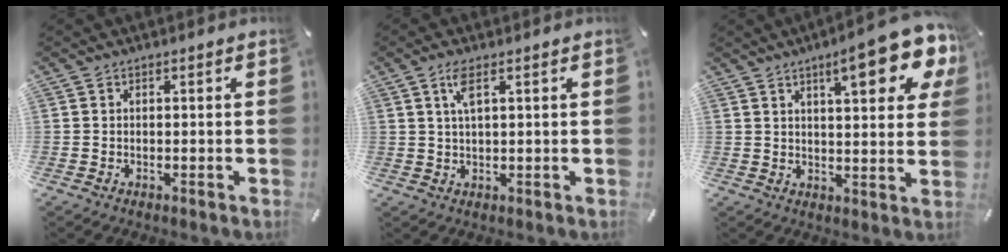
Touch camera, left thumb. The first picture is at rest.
{"total": 5.0, "force": [2.1, 1.6, 4.2], "torque": [-0.091, 0.005, 0.035]}
{"total": 14.5, "force": [7.8, 4.0, 11.5], "torque": [-0.158, -0.036, 0.119]}